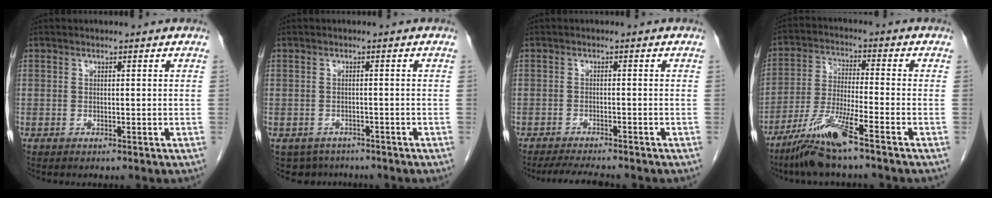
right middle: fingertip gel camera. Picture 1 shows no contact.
{"total": 3.9, "force": [-3.2, 2.2, -0.1], "torque": [0.000, 0.000, -0.046]}
{"total": 5.6, "force": [-5.1, 0.5, 2.4], "torque": [-0.039, -0.017, -0.079]}
{"total": 9.8, "force": [-6.7, -0.1, 7.1], "torque": [-0.148, -0.028, -0.131]}